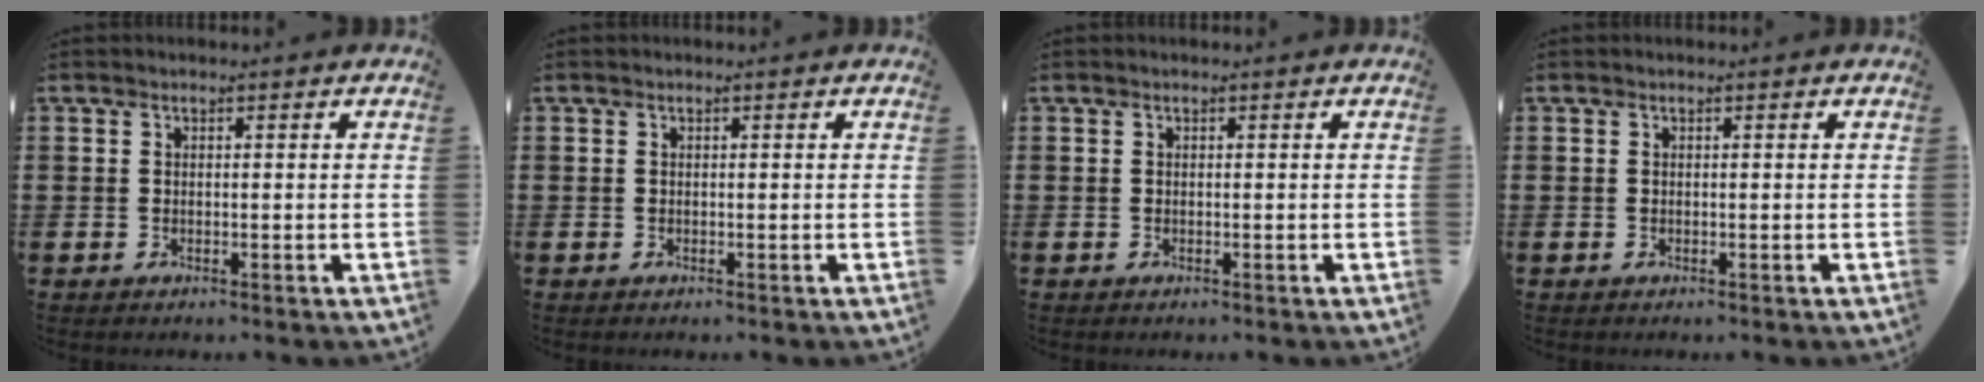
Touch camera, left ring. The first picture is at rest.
{"total": 0.0}
{"total": 0.0}
{"total": 0.0}